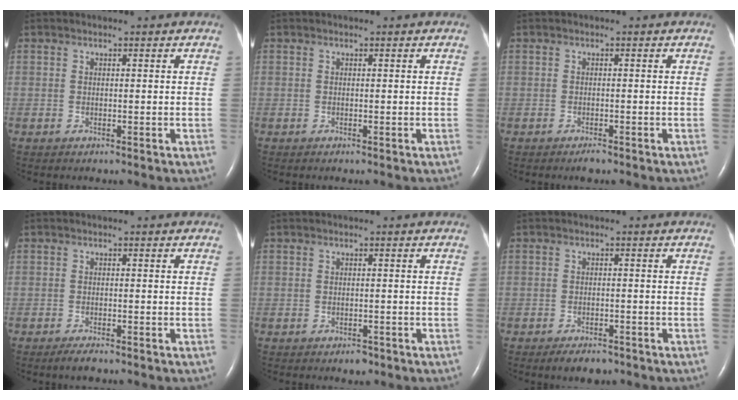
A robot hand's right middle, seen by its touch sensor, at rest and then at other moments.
{"total": 0.0}
{"total": 1.1, "force": [-0.9, 0.2, 0.6], "torque": [-0.014, -0.002, -0.012]}
{"total": 1.9, "force": [-1.5, 0.3, 1.2], "torque": [-0.030, -0.005, -0.026]}
{"total": 1.4, "force": [-1.0, 0.7, 0.7], "torque": [-0.010, 0.000, -0.008]}
{"total": 3.3, "force": [-2.5, 1.3, 1.7], "torque": [-0.026, -0.002, -0.033]}